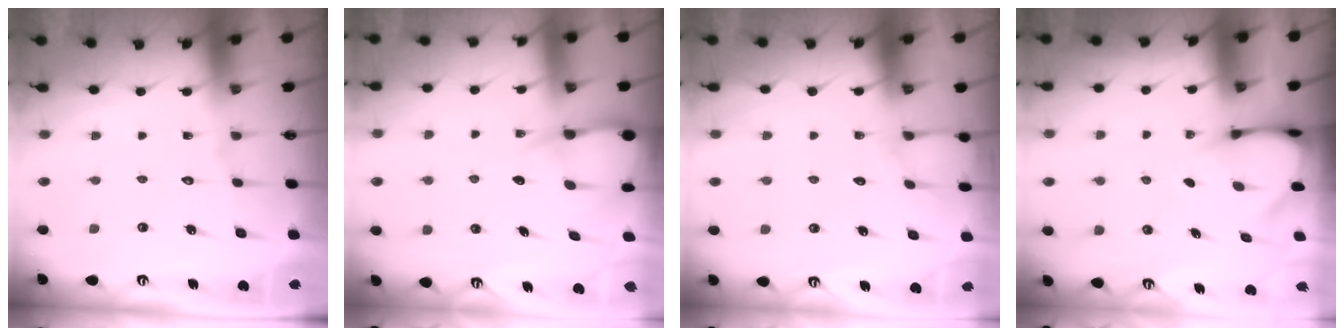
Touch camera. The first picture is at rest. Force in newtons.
{"total": 6.3, "press": 6.2, "slide": 0.7}
{"total": 4.2, "press": 4.2, "slide": 0.5}
{"total": 3.3, "press": 3.3, "slide": 0.2}